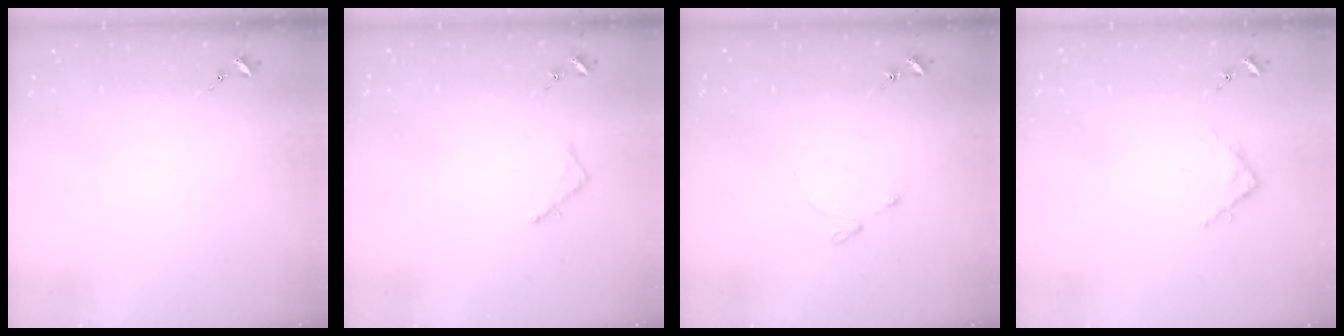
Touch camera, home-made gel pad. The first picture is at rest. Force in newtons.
{"total": 2.5, "press": 2.5, "slide": 0.2}
{"total": 4.7, "press": 4.6, "slide": 0.6}
{"total": 2.8, "press": 2.8, "slide": 0.4}